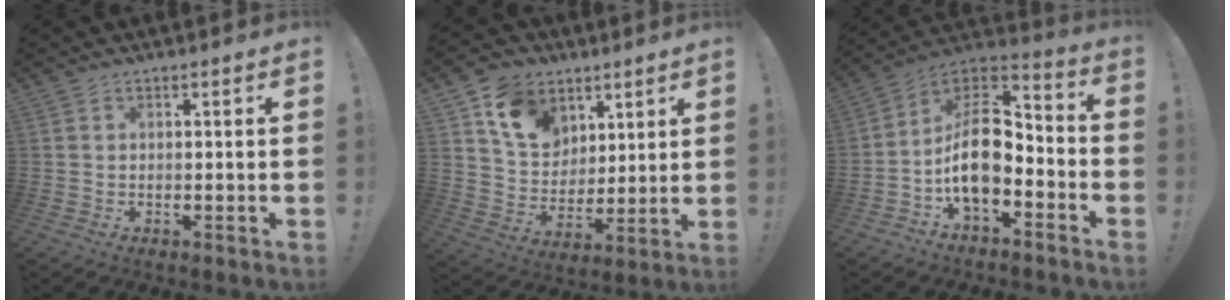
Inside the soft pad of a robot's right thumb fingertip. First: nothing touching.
{"total": 13.7, "force": [7.4, 10.5, 4.7], "torque": [-0.084, -0.035, 0.149]}
{"total": 15.2, "force": [-3.5, 9.0, 11.7], "torque": [-0.204, 0.015, -0.055]}